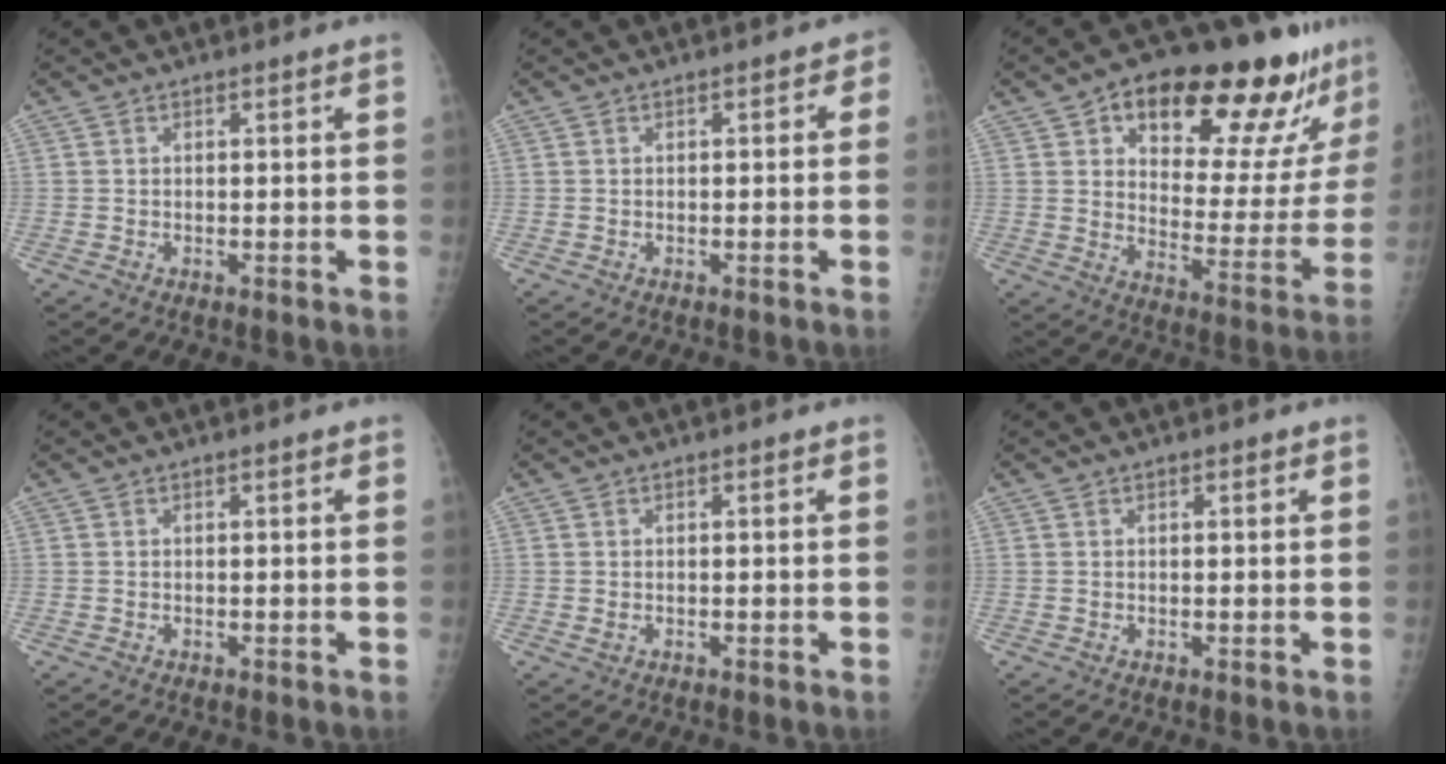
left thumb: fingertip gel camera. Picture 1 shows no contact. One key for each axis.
{"total": 1.6, "fx": -0.3, "fy": 1.1, "fz": 1.1, "tx": 0.007, "ty": 0.010, "tz": -0.012}
{"total": 24.9, "fx": 15.6, "fy": 9.6, "fz": 16.8, "tx": -0.185, "ty": -0.049, "tz": 0.225}
{"total": 0.0}
{"total": 0.8, "fx": 0.0, "fy": 0.5, "fz": 0.6, "tx": -0.007, "ty": 0.000, "tz": 0.004}
{"total": 0.5, "fx": 0.3, "fy": 0.2, "fz": 0.3, "tx": -0.002, "ty": -0.001, "tz": 0.004}